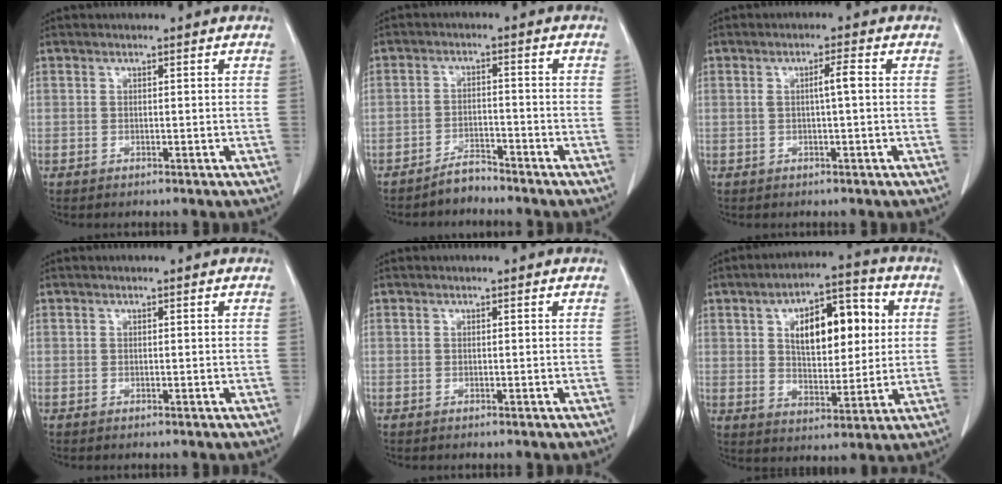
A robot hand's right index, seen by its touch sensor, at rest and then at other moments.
{"total": 4.0, "force": [-4.0, 0.7, -0.1], "torque": [0.004, -0.001, -0.067]}
{"total": 2.5, "force": [0.2, 0.0, 2.5], "torque": [-0.043, 0.003, 0.003]}
{"total": 0.0}
{"total": 0.0}
{"total": 13.7, "force": [3.4, 6.2, 11.7], "torque": [-0.180, 0.024, 0.057]}